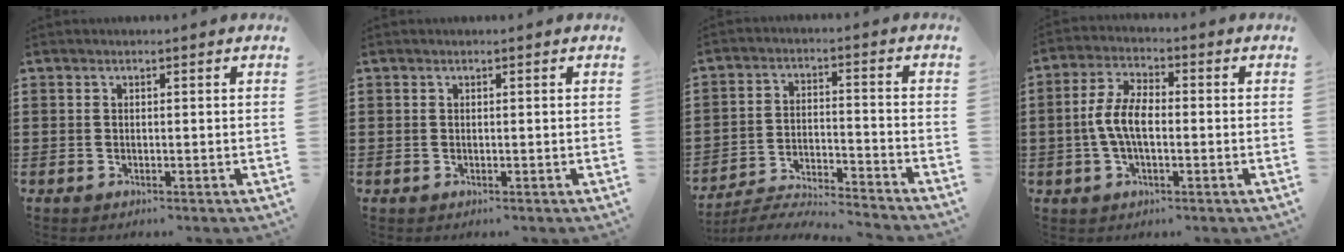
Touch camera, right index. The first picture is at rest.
{"total": 0.0}
{"total": 5.8, "force": [-5.7, -0.2, 1.1], "torque": [-0.029, -0.004, -0.117]}
{"total": 6.3, "force": [-0.9, 2.9, 5.5], "torque": [-0.132, -0.004, -0.026]}